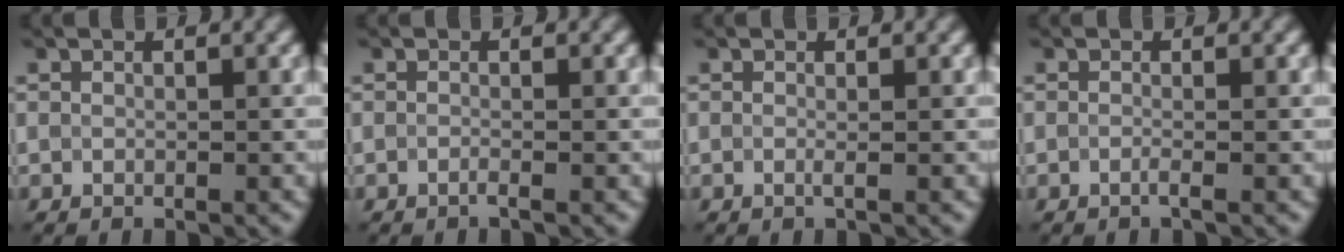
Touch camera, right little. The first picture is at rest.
{"total": 1.0, "force": [-1.0, -0.2, -0.1], "torque": [0.002, -0.006, -0.012]}
{"total": 0.6, "force": [-0.5, -0.2, 0.1], "torque": [-0.005, -0.005, -0.008]}
{"total": 0.9, "force": [-0.9, -0.2, 0.1], "torque": [-0.001, -0.006, -0.012]}